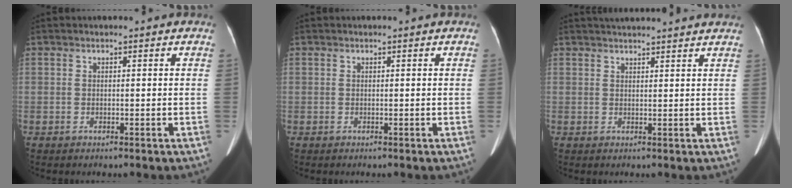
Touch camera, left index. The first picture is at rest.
{"total": 0.0}
{"total": 10.5, "force": [9.8, 0.5, 3.8], "torque": [-0.053, 0.029, 0.118]}